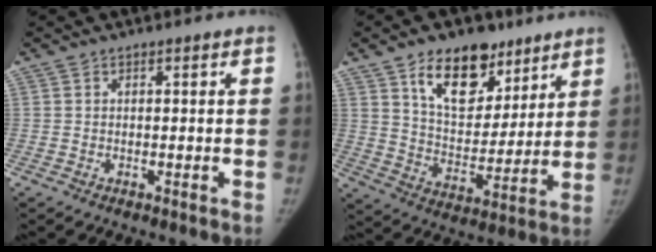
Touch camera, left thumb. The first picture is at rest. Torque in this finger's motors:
{"motor_torque": [1.97, 0.52, 0.96, -1.45, 0.35]}